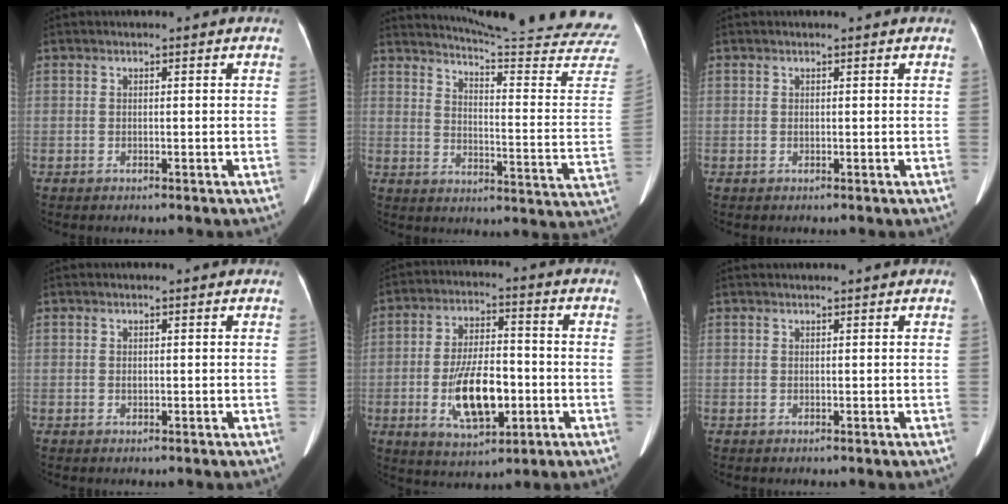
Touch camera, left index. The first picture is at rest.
{"total": 25.7, "force": [24.4, -1.7, 7.9], "torque": [-0.119, -0.152, 0.287]}
{"total": 0.6, "force": [0.5, 0.3, 0.3], "torque": [-0.007, 0.011, 0.007]}
{"total": 0.6, "force": [0.1, 0.4, 0.4], "torque": [-0.007, 0.003, 0.001]}
{"total": 11.4, "force": [-2.9, 4.6, 10.0], "torque": [-0.189, -0.001, -0.045]}
{"total": 2.5, "force": [2.3, -0.3, 0.8], "torque": [-0.008, 0.020, 0.034]}